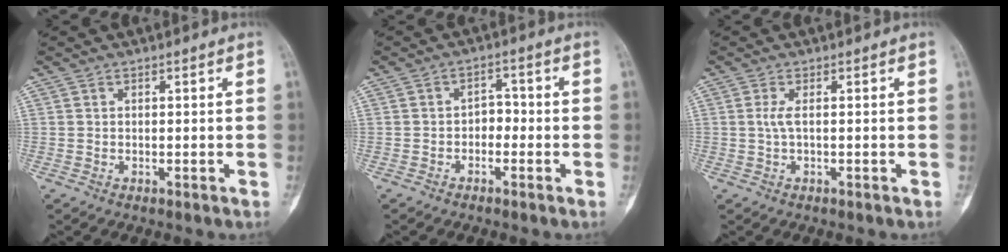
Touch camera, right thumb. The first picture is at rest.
{"total": 2.9, "force": [-1.1, 2.1, 1.6], "torque": [-0.006, 0.022, -0.026]}
{"total": 1.5, "force": [0.1, 0.2, 1.5], "torque": [-0.043, 0.001, 0.003]}